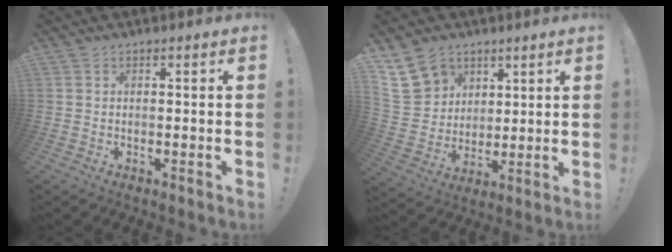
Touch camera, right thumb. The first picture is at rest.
{"total": 11.5, "force": [7.2, 8.3, 3.1], "torque": [-0.060, -0.038, 0.149]}